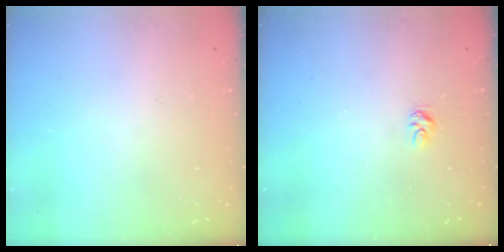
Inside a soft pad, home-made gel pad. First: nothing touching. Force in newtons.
{"total": 3.9, "press": 3.9, "slide": 0.4}